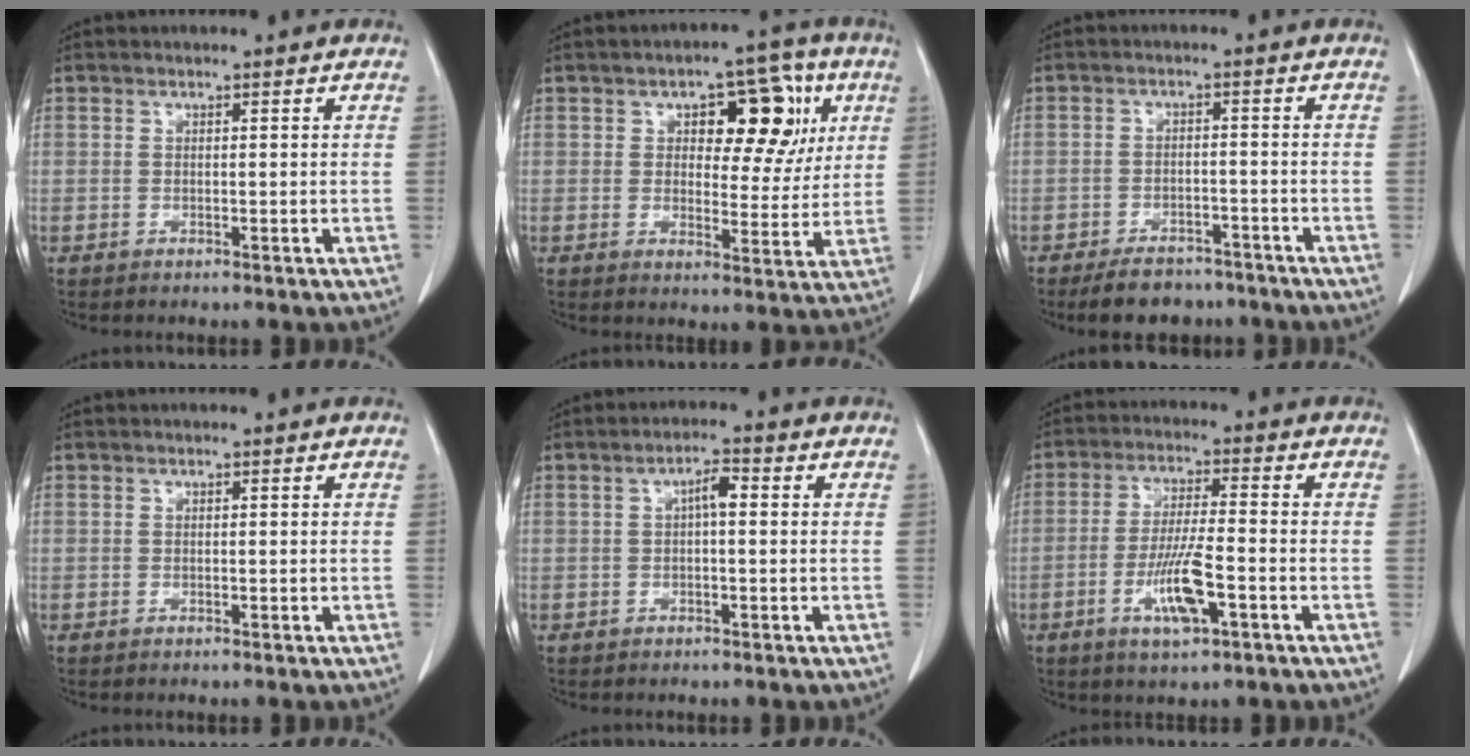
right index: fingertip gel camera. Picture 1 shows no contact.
{"total": 11.4, "force": [4.0, 5.7, 9.0], "torque": [-0.106, 0.028, 0.057]}
{"total": 6.9, "force": [-5.7, 3.3, 2.1], "torque": [-0.029, 0.004, -0.084]}
{"total": 0.0}
{"total": 3.0, "force": [0.4, 0.8, 2.9], "torque": [-0.050, 0.011, 0.005]}
{"total": 8.2, "force": [-3.2, 1.2, 7.5], "torque": [-0.146, -0.008, -0.056]}